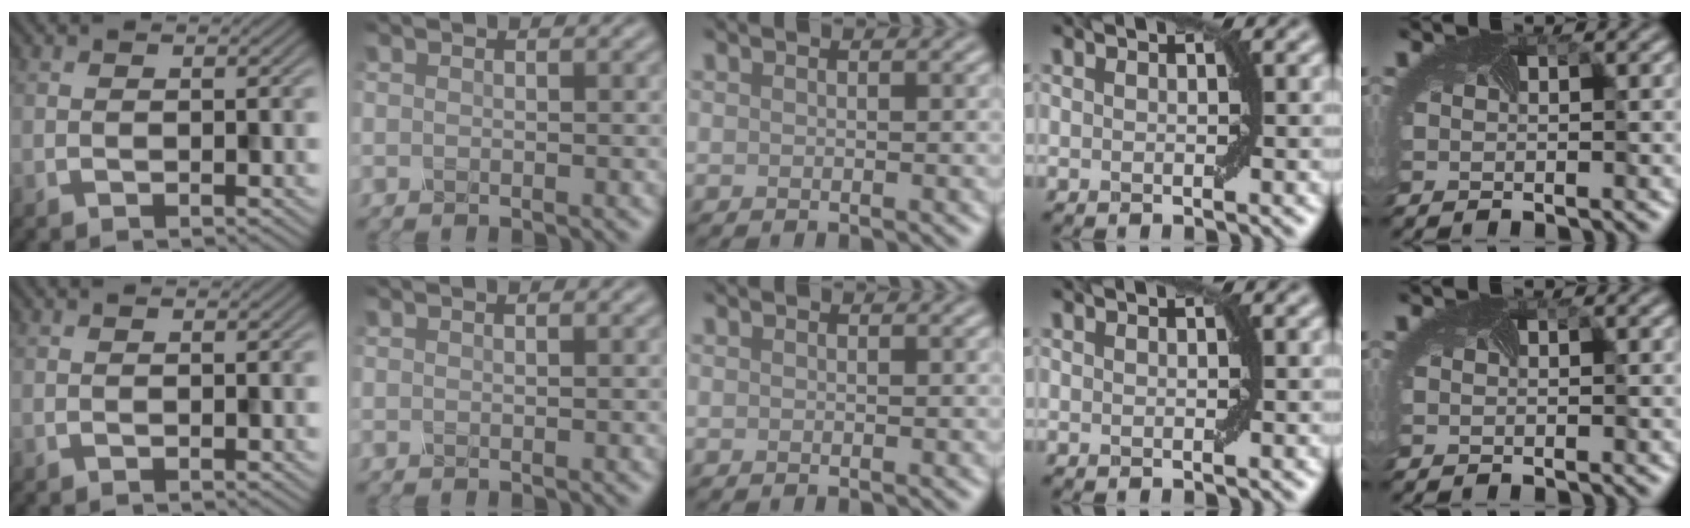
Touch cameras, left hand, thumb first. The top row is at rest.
{}